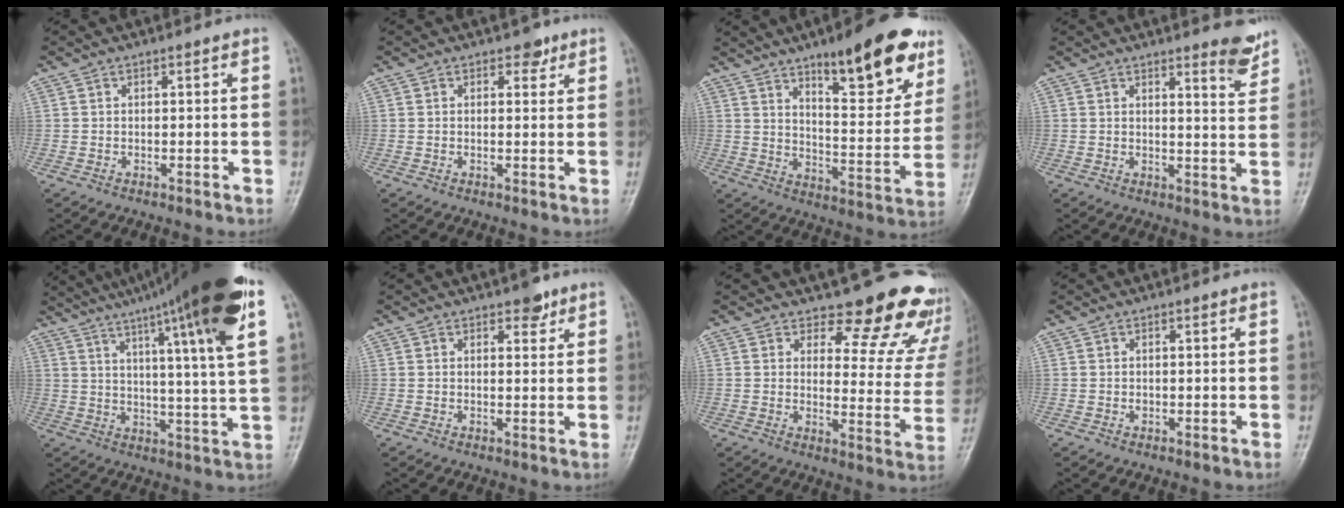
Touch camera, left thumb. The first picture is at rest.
{"total": 2.2, "force": [1.4, 1.4, 0.9], "torque": [0.004, -0.005, 0.016]}
{"total": 20.3, "force": [12.4, 6.3, 14.8], "torque": [-0.159, -0.061, 0.183]}
{"total": 5.0, "force": [4.0, 0.9, 2.9], "torque": [-0.023, -0.036, 0.049]}
{"total": 23.3, "force": [14.3, 1.3, 18.4], "torque": [-0.275, -0.033, 0.198]}
{"total": 3.1, "force": [2.2, 1.5, 1.7], "torque": [-0.007, -0.010, 0.028]}
{"total": 16.6, "force": [14.5, 6.5, 4.7], "torque": [0.009, -0.127, 0.152]}
{"total": 0.7, "force": [0.2, 0.5, 0.4], "torque": [-0.001, 0.001, 0.003]}